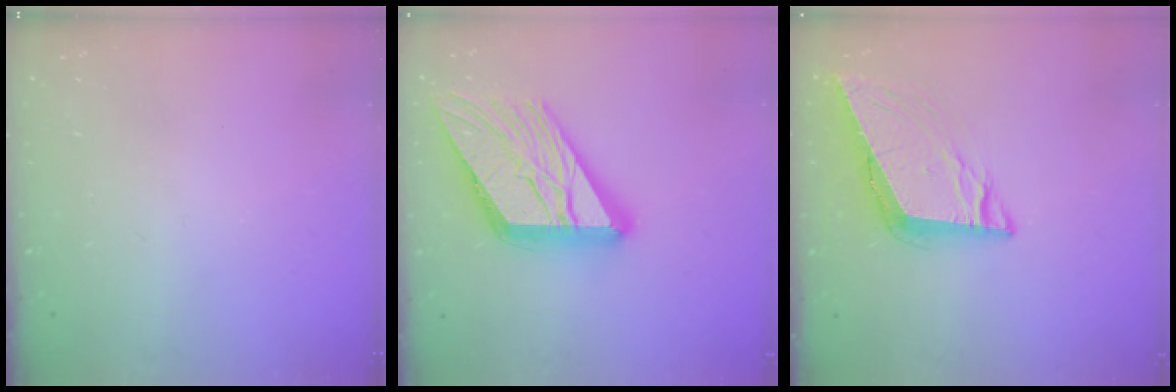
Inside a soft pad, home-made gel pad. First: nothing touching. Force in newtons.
{"total": 21.6, "press": 21.4, "slide": 2.5}
{"total": 9.8, "press": 9.3, "slide": 3.0}